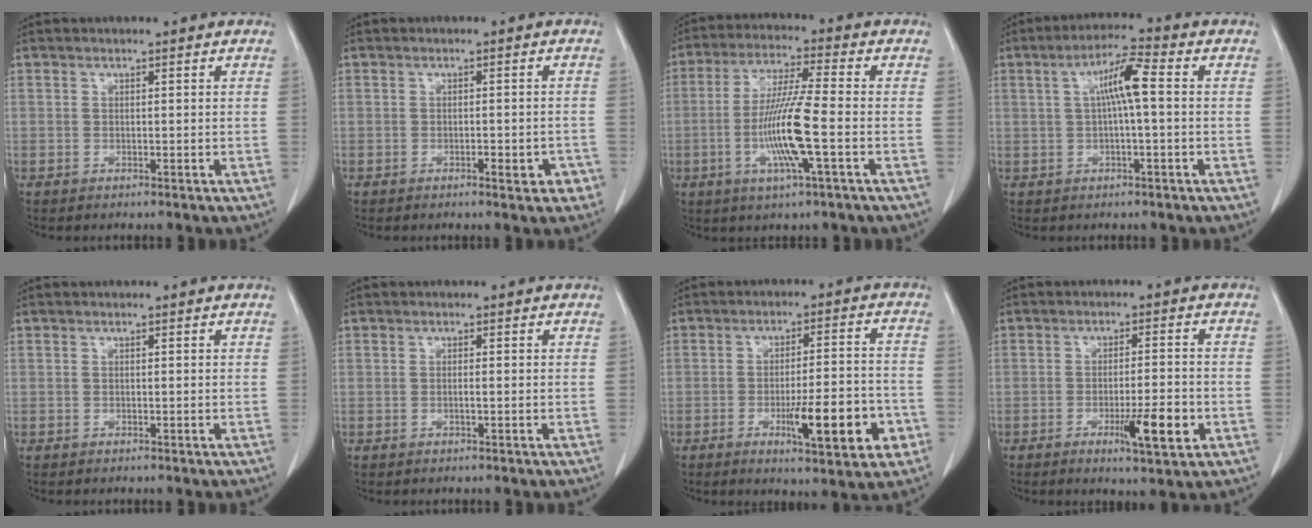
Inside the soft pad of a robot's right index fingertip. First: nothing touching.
{"total": 3.1, "force": [-1.7, 1.0, 2.4], "torque": [-0.025, 0.002, -0.022]}
{"total": 11.1, "force": [-2.8, -0.2, 10.7], "torque": [-0.212, -0.010, -0.059]}
{"total": 6.3, "force": [0.8, 0.5, 6.2], "torque": [-0.112, 0.017, 0.012]}
{"total": 0.0}
{"total": 0.6, "force": [-0.2, -0.1, 0.6], "torque": [-0.011, 0.001, -0.004]}
{"total": 11.4, "force": [-4.3, 1.9, 10.4], "torque": [-0.151, -0.001, -0.060]}
{"total": 7.2, "force": [-2.9, 0.9, 6.5], "torque": [-0.101, -0.008, -0.039]}